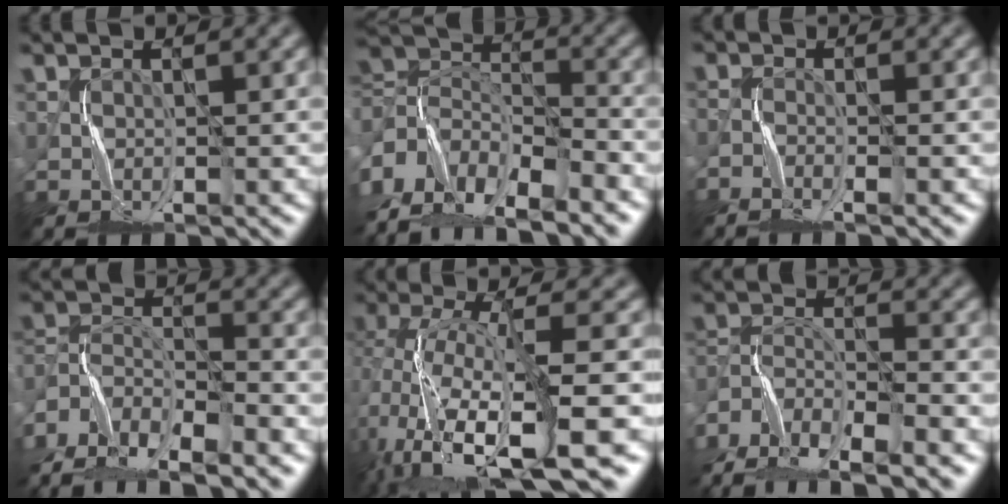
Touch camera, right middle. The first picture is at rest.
{"total": 11.5, "force": [-7.7, 5.7, 6.3], "torque": [-0.143, 0.005, -0.157]}
{"total": 2.1, "force": [-2.0, 0.0, 0.7], "torque": [-0.019, 0.001, -0.044]}
{"total": 11.2, "force": [-9.8, 3.4, 4.3], "torque": [-0.075, -0.010, -0.177]}
{"total": 13.6, "force": [-5.6, 3.3, 12.0], "torque": [-0.247, -0.012, -0.080]}
{"total": 10.8, "force": [-9.3, 3.0, 4.6], "torque": [-0.080, -0.015, -0.165]}